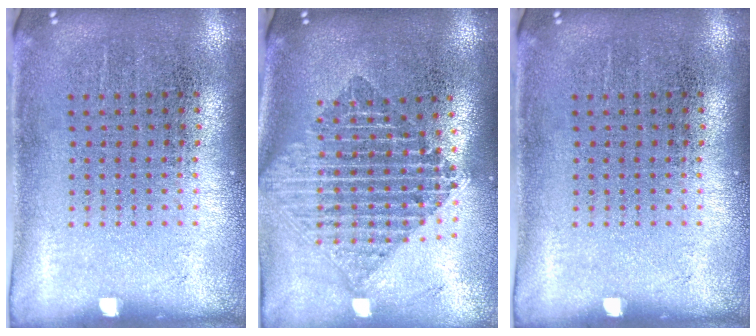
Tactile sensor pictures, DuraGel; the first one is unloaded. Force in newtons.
{"total": 2.1, "press": 1.7, "slide": 1.3}
{"total": 0.0}